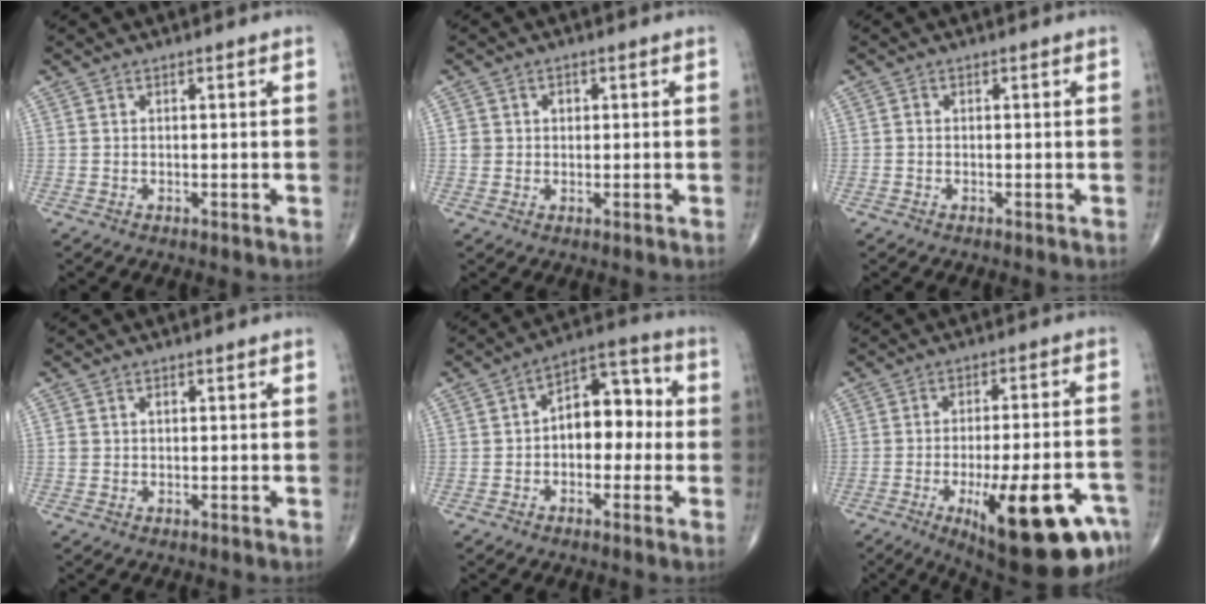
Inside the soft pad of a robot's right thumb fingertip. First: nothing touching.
{"total": 2.7, "force": [0.4, 2.5, 0.9], "torque": [-0.002, 0.002, 0.007]}
{"total": 0.5, "force": [-0.2, 0.4, 0.2], "torque": [-0.002, 0.001, -0.009]}
{"total": 1.1, "force": [0.2, 0.9, 0.6], "torque": [-0.009, 0.003, 0.006]}
{"total": 10.3, "force": [-0.3, 6.7, 7.9], "torque": [-0.077, 0.038, -0.020]}
{"total": 21.6, "force": [-9.9, 6.3, 18.2], "torque": [-0.204, 0.027, -0.126]}